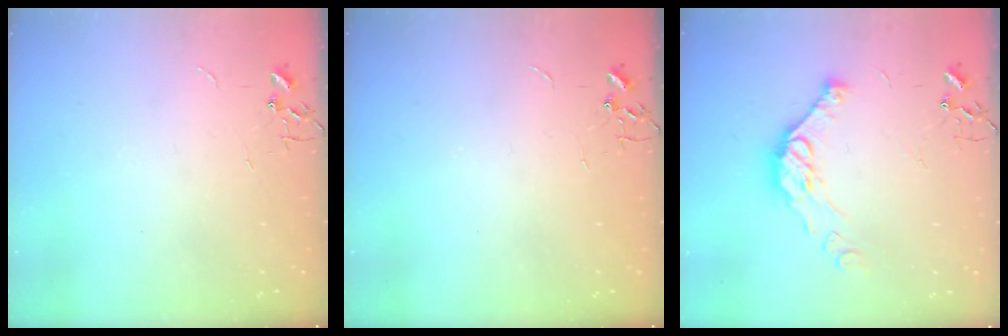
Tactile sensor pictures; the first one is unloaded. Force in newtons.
{"total": 0.0}
{"total": 12.5, "press": 12.4, "slide": 1.3}